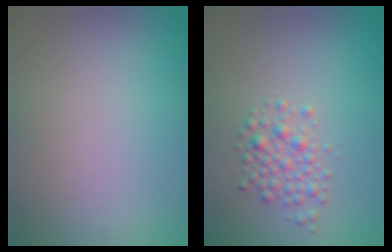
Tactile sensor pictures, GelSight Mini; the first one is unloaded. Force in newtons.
{"total": 2.2, "press": 2.2, "slide": 0.1}